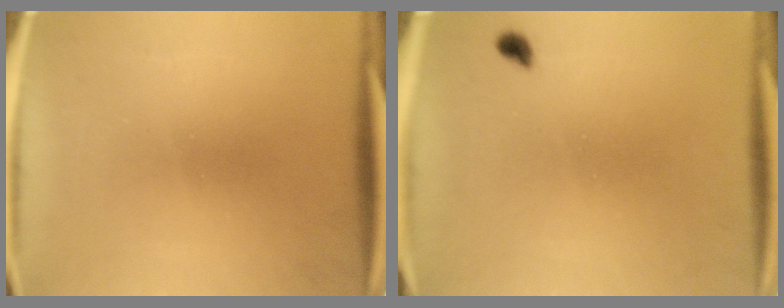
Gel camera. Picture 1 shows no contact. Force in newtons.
{"total": 1.4}